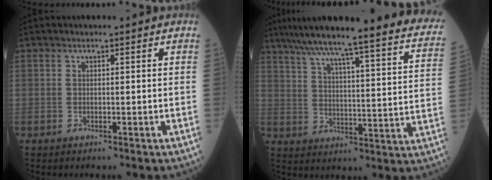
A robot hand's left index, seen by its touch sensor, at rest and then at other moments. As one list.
[{"total": 29.9, "force": [25.6, 1.5, 15.4], "torque": [-0.225, -0.046, 0.323]}]